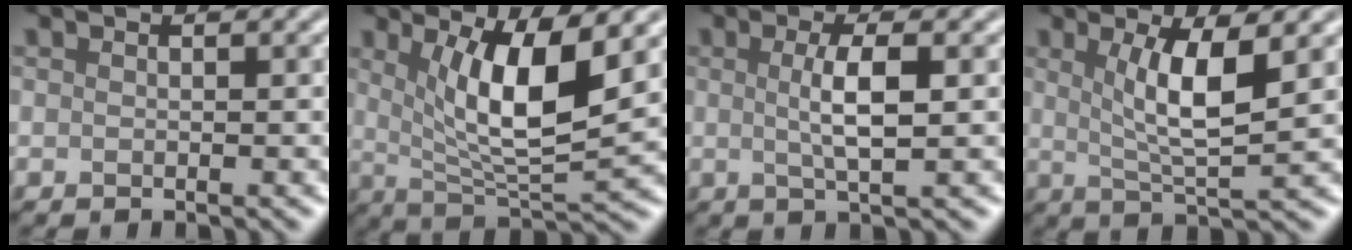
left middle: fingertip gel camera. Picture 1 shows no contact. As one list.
[{"total": 7.6, "force": [2.1, 2.1, 7.0], "torque": [-0.122, -0.016, 0.043]}, {"total": 3.4, "force": [0.3, 0.7, 3.3], "torque": [-0.062, 0.002, 0.005]}, {"total": 5.4, "force": [1.4, 1.2, 5.1], "torque": [-0.094, -0.008, 0.030]}]